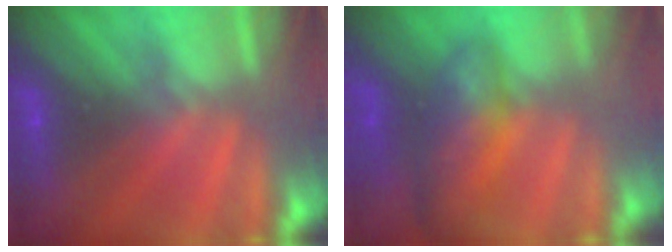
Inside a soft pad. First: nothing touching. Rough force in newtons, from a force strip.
{"total": 7.1}